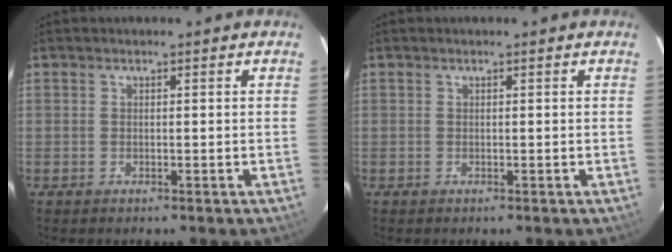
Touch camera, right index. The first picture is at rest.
{"total": 0.0}